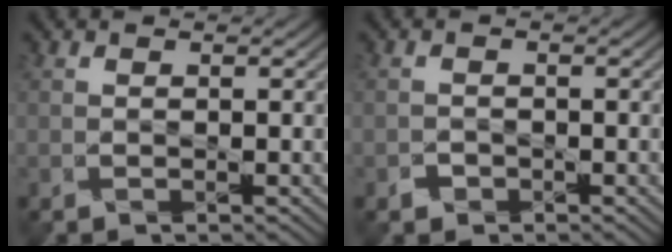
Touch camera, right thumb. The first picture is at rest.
{"total": 1.3, "force": [-1.0, 0.8, -0.1], "torque": [0.001, -0.003, -0.023]}